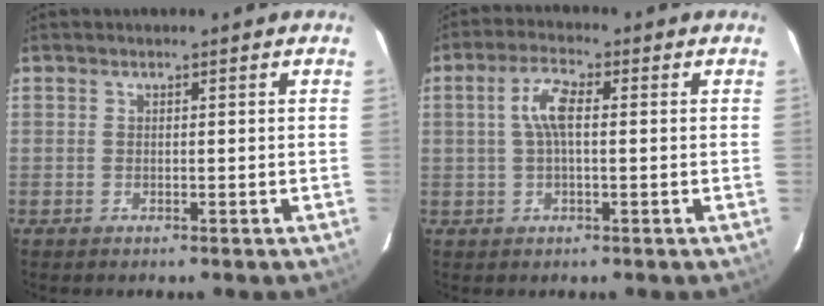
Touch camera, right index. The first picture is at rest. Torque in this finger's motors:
{"motor_torque": [0.73, -0.04, 0.42, 0.12]}